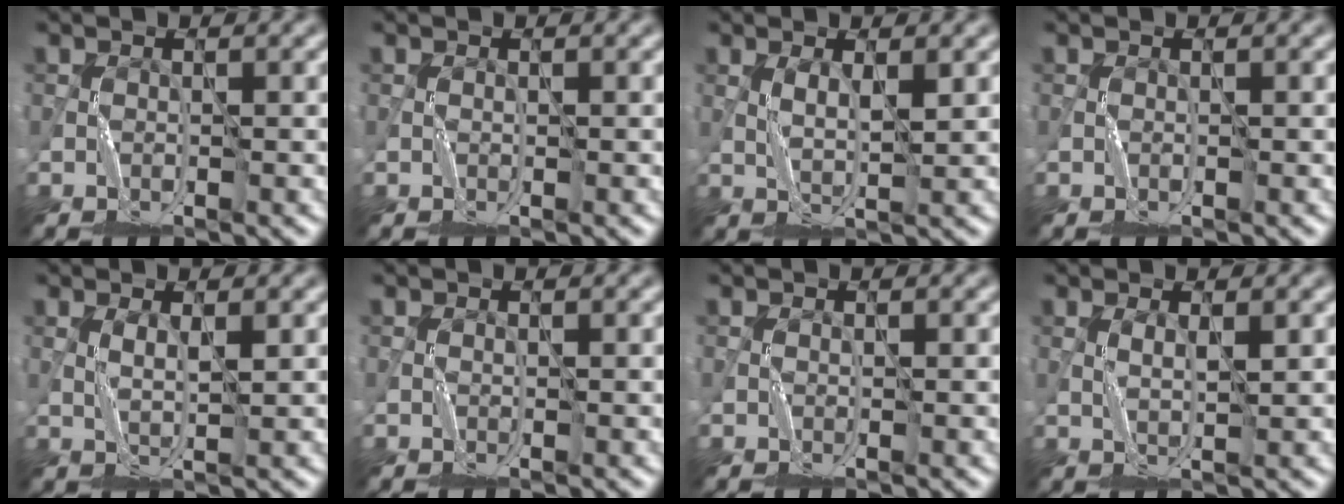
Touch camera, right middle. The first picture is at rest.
{"total": 0.0}
{"total": 1.7, "force": [0.8, 0.4, 1.4], "torque": [-0.026, -0.002, 0.018]}
{"total": 0.0}
{"total": 1.2, "force": [0.6, 0.2, 0.9], "torque": [-0.018, -0.001, 0.015]}
{"total": 0.0}
{"total": 0.0}
{"total": 1.1, "force": [0.7, 0.2, 0.8], "torque": [-0.014, 0.000, 0.014]}